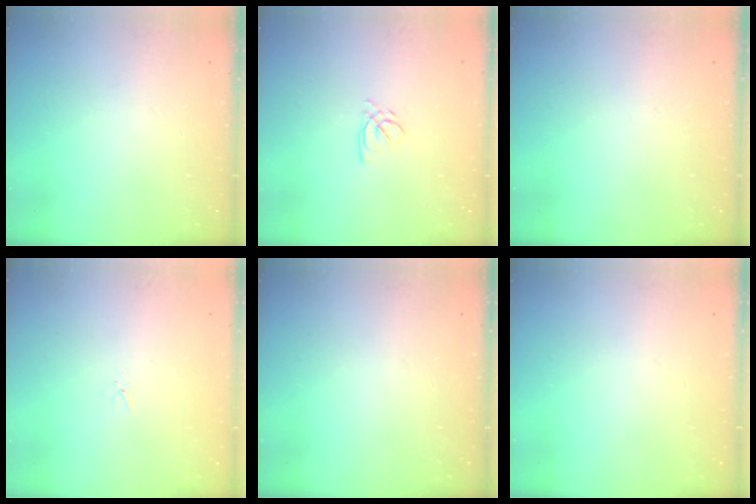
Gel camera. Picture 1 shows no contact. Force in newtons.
{"total": 2.5, "press": 2.5, "slide": 0.3}
{"total": 0.0}
{"total": 1.6, "press": 1.6, "slide": 0.2}
{"total": 0.0}
{"total": 0.0}